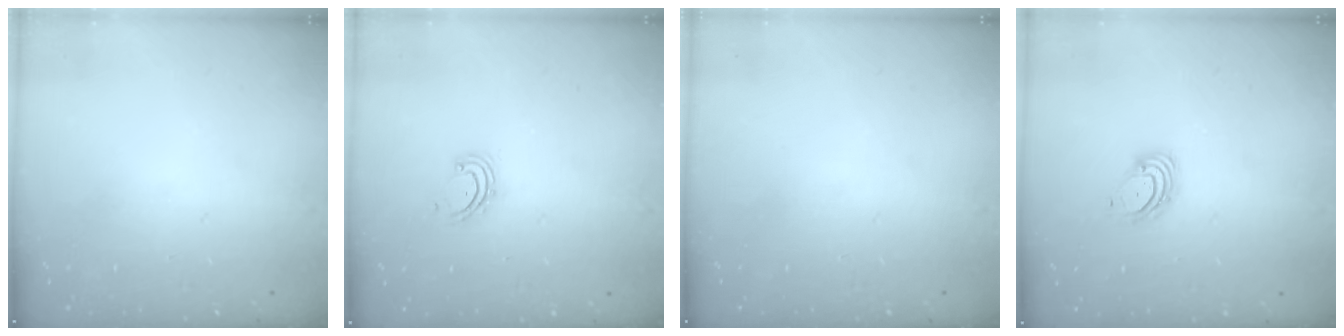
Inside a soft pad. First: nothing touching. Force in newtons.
{"total": 2.7, "press": 2.6, "slide": 0.5}
{"total": 0.0}
{"total": 4.0, "press": 4.0, "slide": 0.5}